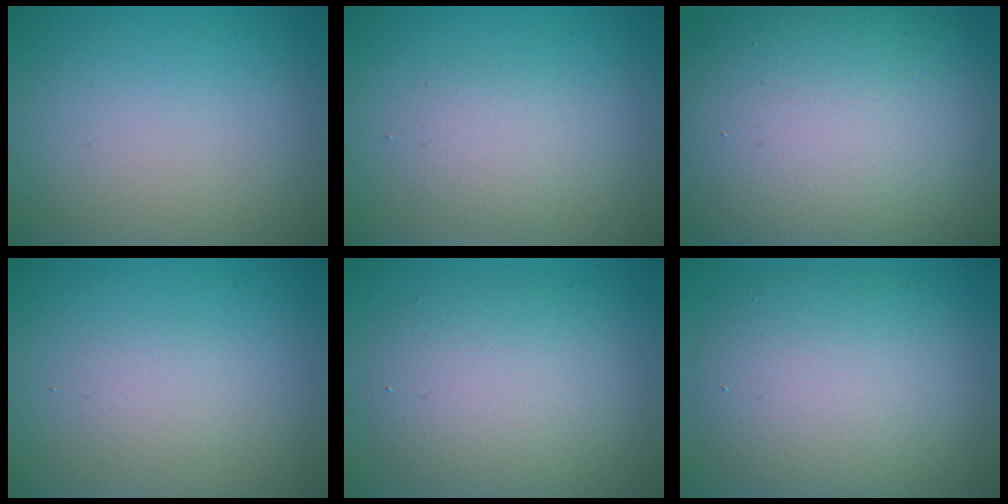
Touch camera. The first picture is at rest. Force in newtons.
{"total": 2.0, "press": 2.0, "slide": 0.1}
{"total": 17.3, "press": 17.2, "slide": 1.6}
{"total": 1.3, "press": 1.3, "slide": 0.1}
{"total": 5.5, "press": 5.5, "slide": 0.2}
{"total": 8.6, "press": 8.6, "slide": 0.5}